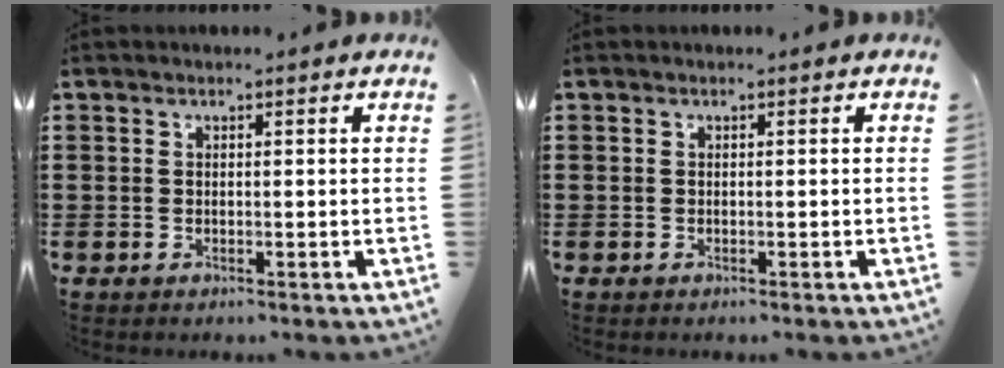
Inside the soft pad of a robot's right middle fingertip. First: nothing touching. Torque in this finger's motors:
{"motor_torque": [-0.56, 0.43, -0.02, -0.01]}